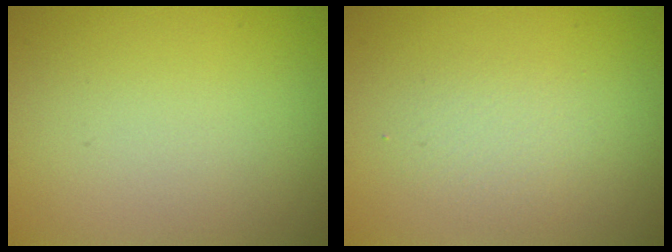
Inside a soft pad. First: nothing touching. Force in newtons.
{"total": 1.8, "press": 1.8, "slide": 0.1}